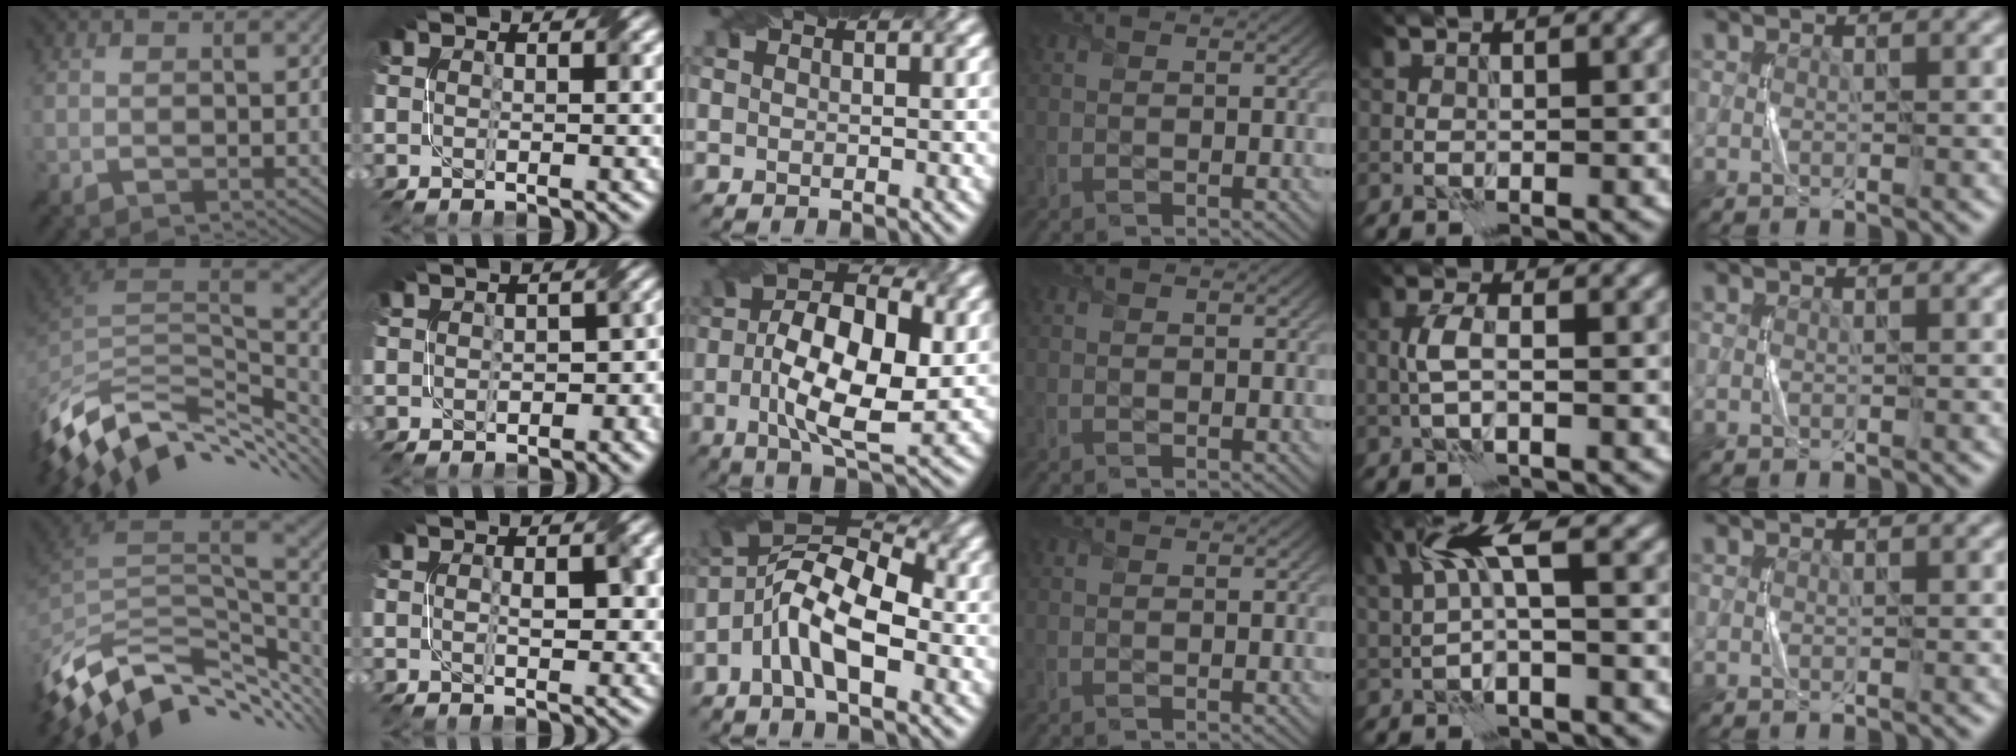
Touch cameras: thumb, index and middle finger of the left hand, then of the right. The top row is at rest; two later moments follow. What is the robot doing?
{"motion": "twist", "object": "screw"}